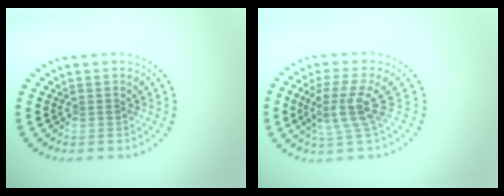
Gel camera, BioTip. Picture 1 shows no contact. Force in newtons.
{"total": 3.7, "press": 2.8, "slide": 2.5}